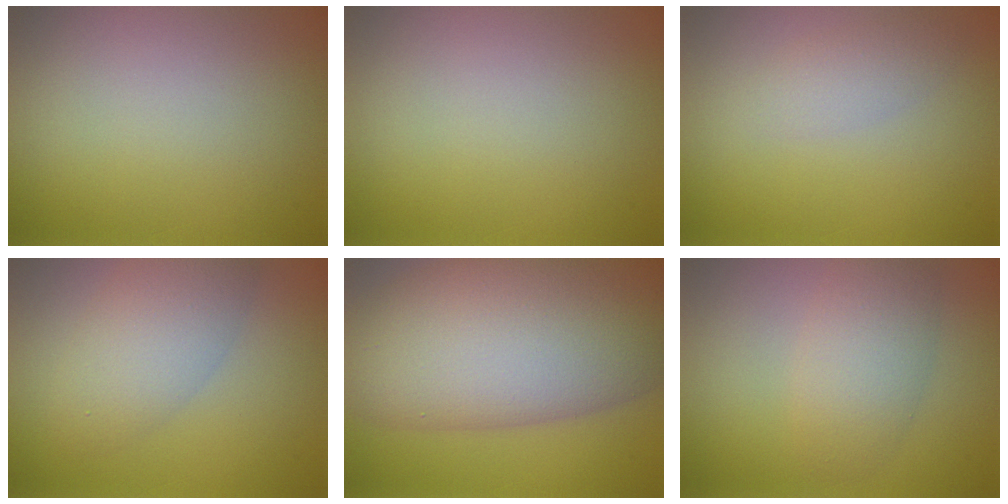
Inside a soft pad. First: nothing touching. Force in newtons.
{"total": 0.0}
{"total": 1.6, "press": 1.6, "slide": 0.1}
{"total": 4.4, "press": 4.4, "slide": 0.2}
{"total": 14.3, "press": 14.2, "slide": 0.7}
{"total": 3.7, "press": 3.7, "slide": 0.2}